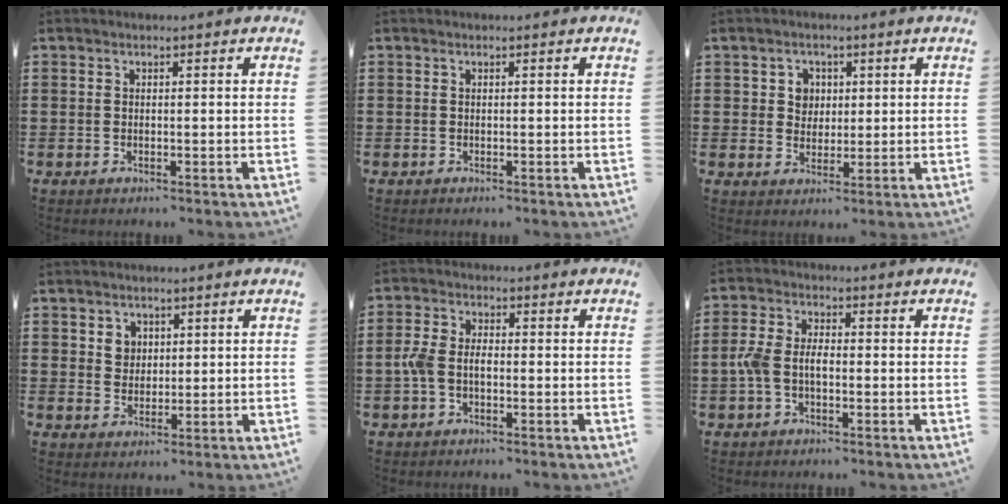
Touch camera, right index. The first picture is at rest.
{"total": 0.0}
{"total": 3.4, "force": [0.8, 3.1, 1.0], "torque": [-0.034, 0.010, 0.011]}
{"total": 2.8, "force": [1.2, 2.4, 0.8], "torque": [-0.017, 0.006, 0.020]}
{"total": 3.7, "force": [-0.8, 2.2, 2.9], "torque": [-0.076, 0.000, -0.023]}
{"total": 4.5, "force": [-1.0, 2.6, 3.6], "torque": [-0.095, -0.002, -0.027]}